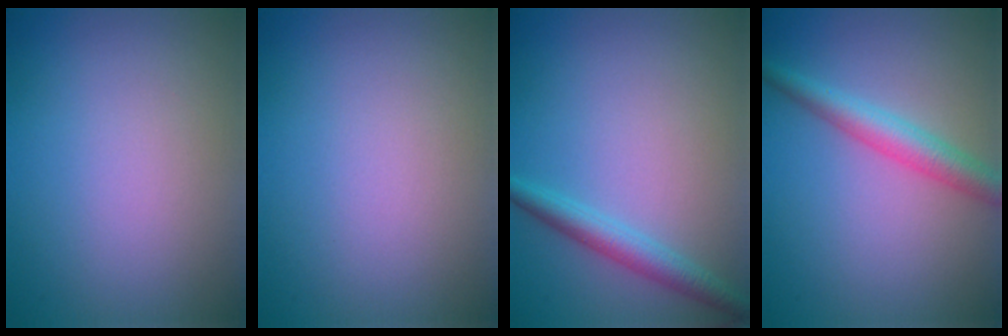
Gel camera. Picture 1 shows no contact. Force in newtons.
{"total": 0.0}
{"total": 2.6, "press": 2.6, "slide": 0.1}
{"total": 3.3, "press": 3.3, "slide": 0.1}